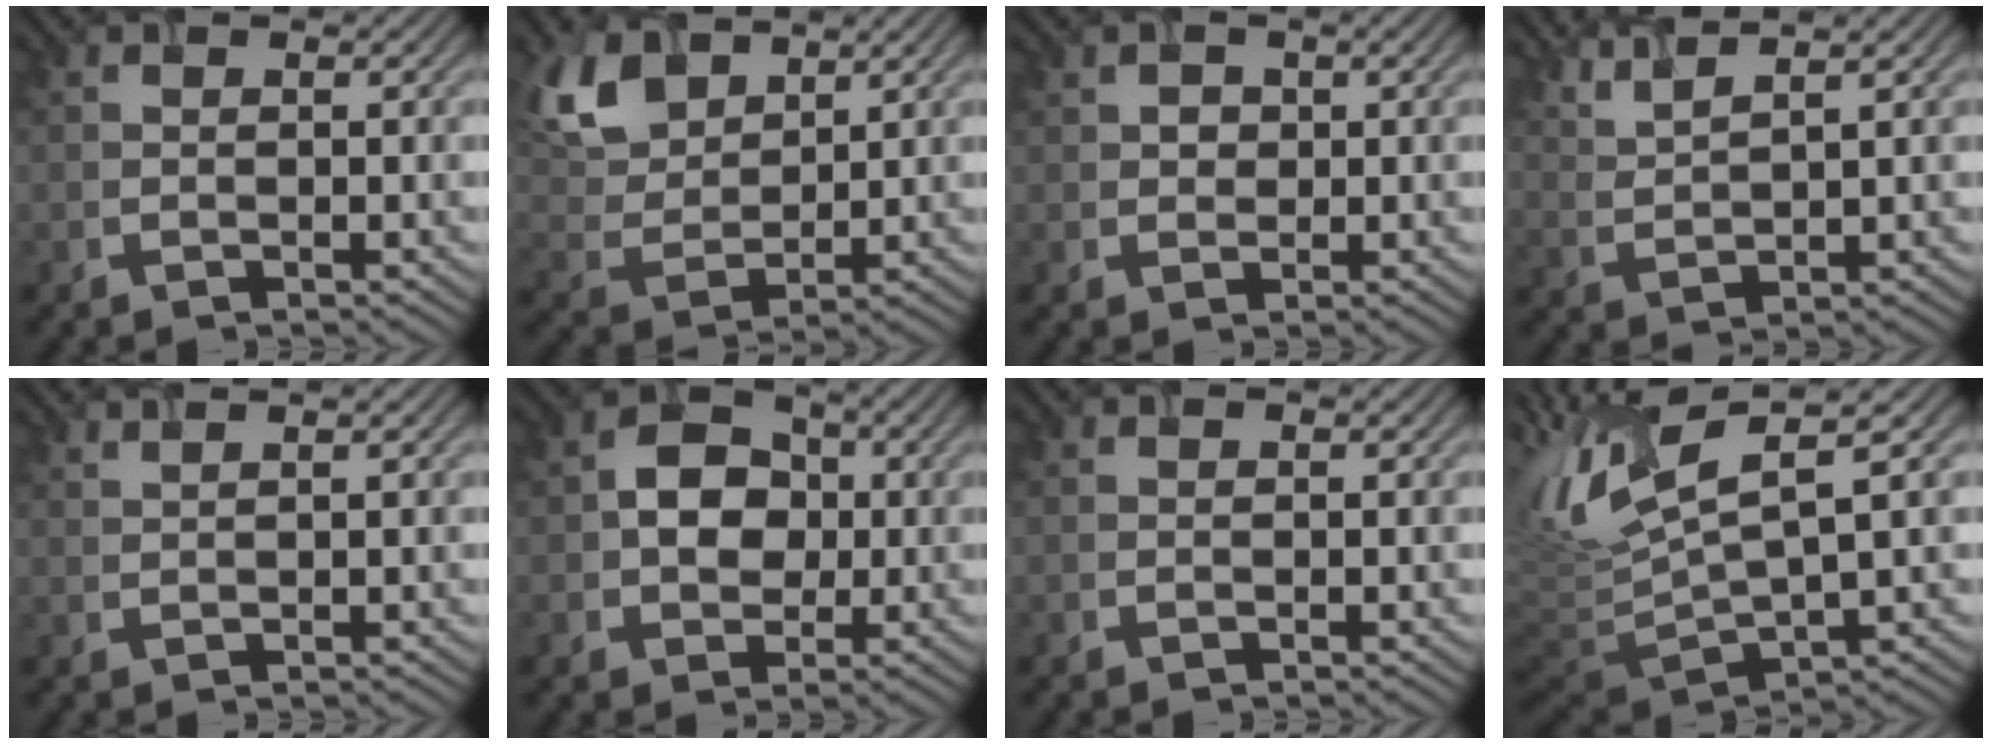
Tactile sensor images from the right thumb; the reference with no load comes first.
{"total": 8.8, "force": [5.5, 4.8, 4.9], "torque": [-0.146, 0.017, 0.115]}
{"total": 0.9, "force": [0.3, 0.8, 0.3], "torque": [-0.008, 0.005, 0.009]}
{"total": 4.1, "force": [3.4, 0.0, 2.1], "torque": [-0.048, 0.012, 0.080]}
{"total": 1.1, "force": [0.9, -0.6, 0.2], "torque": [-0.008, 0.009, 0.023]}
{"total": 5.2, "force": [0.0, 4.1, 3.2], "torque": [-0.054, 0.014, -0.007]}
{"total": 0.0}
{"total": 11.8, "force": [2.9, 3.6, 10.9], "torque": [-0.262, 0.014, 0.067]}